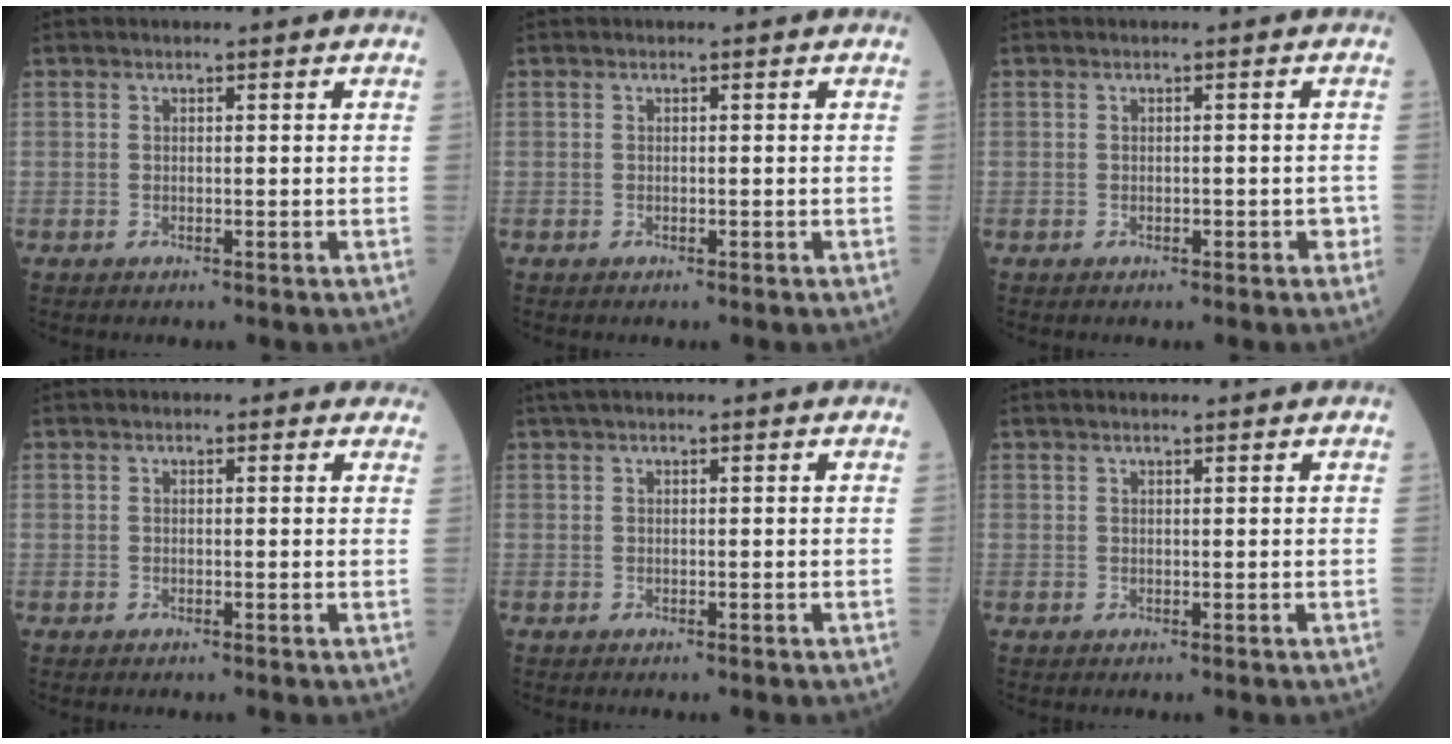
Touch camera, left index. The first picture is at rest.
{"total": 0.0}
{"total": 1.7, "force": [-0.8, 1.0, 1.1], "torque": [-0.007, 0.005, -0.010]}
{"total": 1.0, "force": [0.6, 0.7, 0.3], "torque": [0.007, -0.001, -0.004]}
{"total": 2.0, "force": [1.4, 0.2, 1.3], "torque": [-0.025, 0.026, 0.025]}
{"total": 1.3, "force": [1.1, 0.2, 0.8], "torque": [-0.014, 0.011, 0.017]}